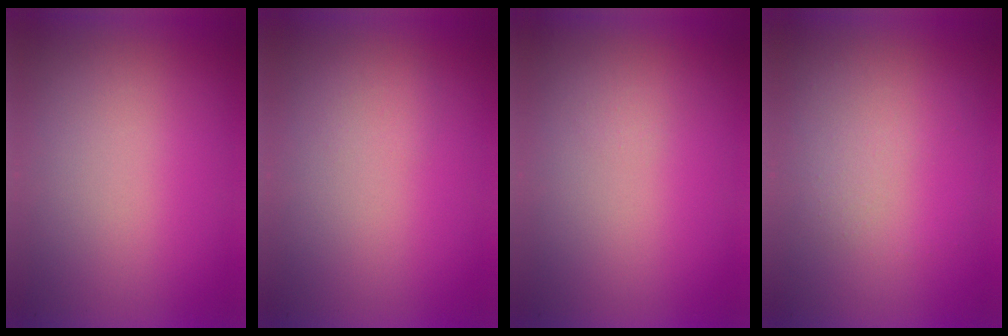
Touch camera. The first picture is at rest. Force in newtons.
{"total": 1.1}
{"total": 1.3}
{"total": 1.1}